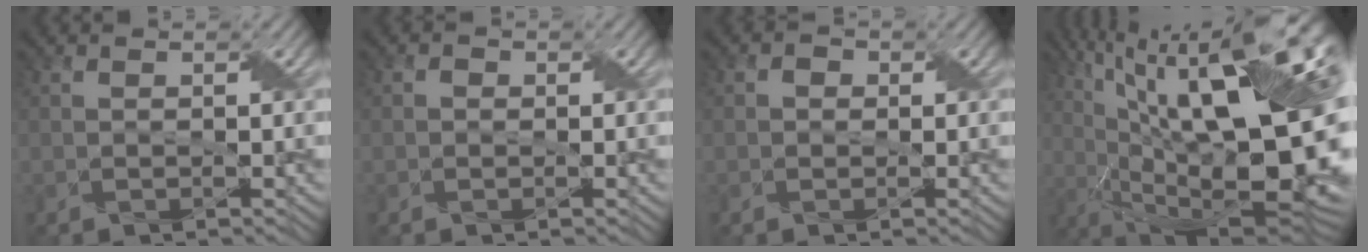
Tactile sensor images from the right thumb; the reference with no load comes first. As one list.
[{"total": 0.8, "force": [-0.3, 0.7, 0.1], "torque": [0.001, 0.001, -0.006]}, {"total": 1.3, "force": [-0.1, 1.2, 0.3], "torque": [-0.005, 0.000, -0.005]}, {"total": 23.7, "force": [4.8, 9.1, 21.4], "torque": [-0.343, 0.041, 0.068]}]